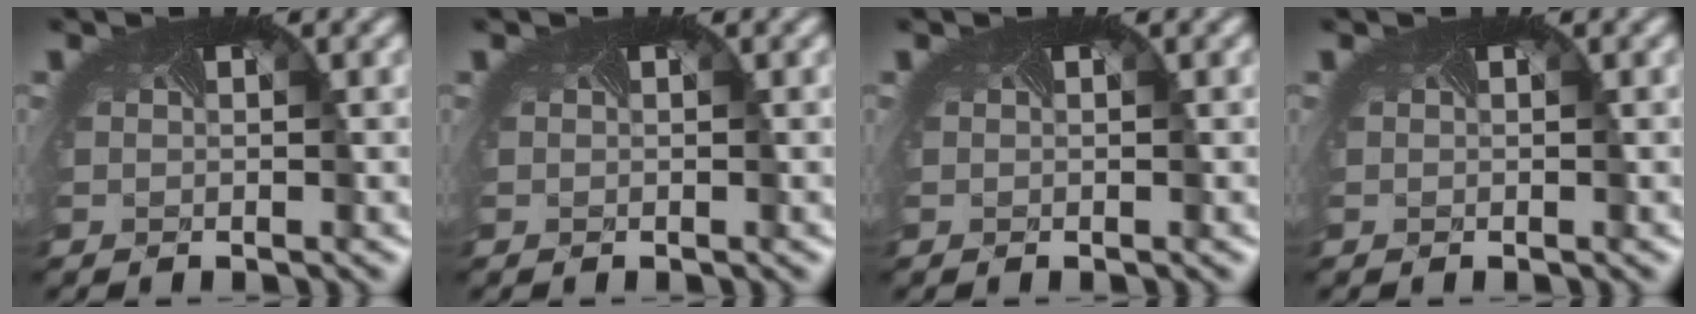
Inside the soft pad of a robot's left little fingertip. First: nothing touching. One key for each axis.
{"total": 0.0}
{"total": 0.0}
{"total": 0.0}